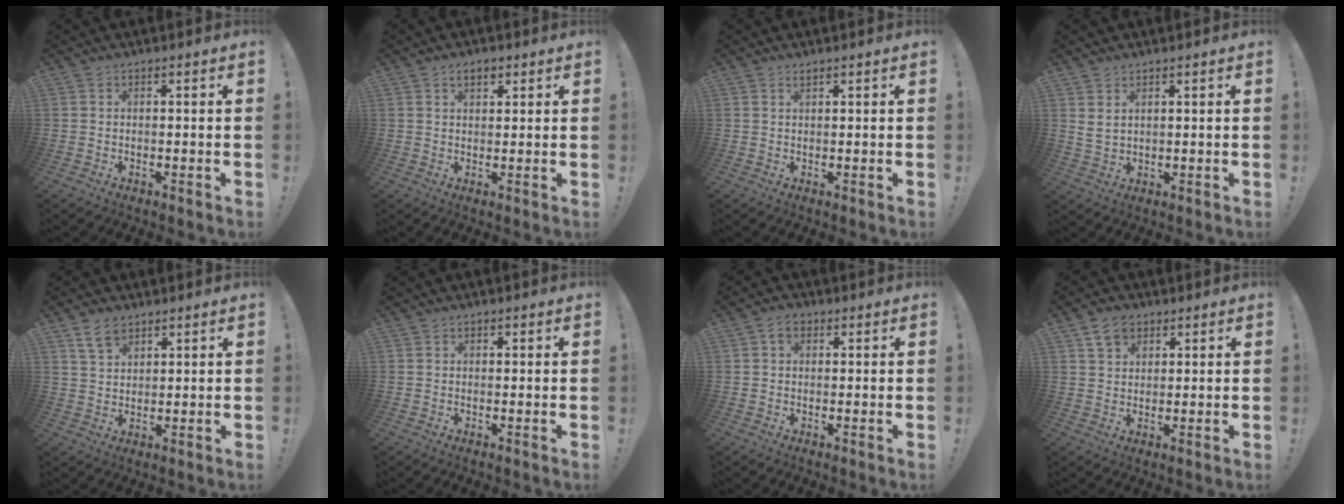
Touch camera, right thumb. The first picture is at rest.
{"total": 3.4, "force": [1.8, 2.0, 2.1], "torque": [-0.029, 0.000, 0.030]}
{"total": 0.9, "force": [0.8, 0.2, 0.4], "torque": [-0.006, 0.000, 0.014]}
{"total": 3.2, "force": [2.1, 1.3, 2.0], "torque": [-0.037, -0.011, 0.040]}
{"total": 5.9, "force": [4.0, 3.4, 2.7], "torque": [-0.044, -0.014, 0.076]}
{"total": 0.5, "force": [0.1, 0.5, 0.1], "torque": [-0.001, 0.001, 0.002]}
{"total": 3.4, "force": [1.1, 2.4, 2.1], "torque": [-0.028, 0.000, 0.019]}
{"total": 5.6, "force": [3.5, 3.8, 2.3], "torque": [-0.035, -0.008, 0.064]}